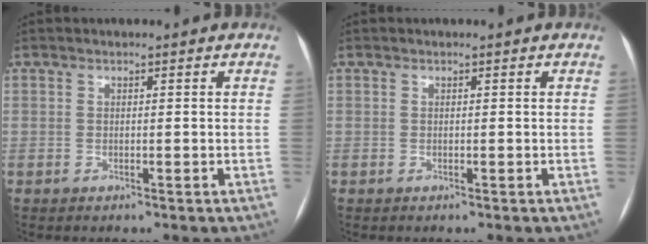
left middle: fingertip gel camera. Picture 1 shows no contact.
{"total": 0.0}